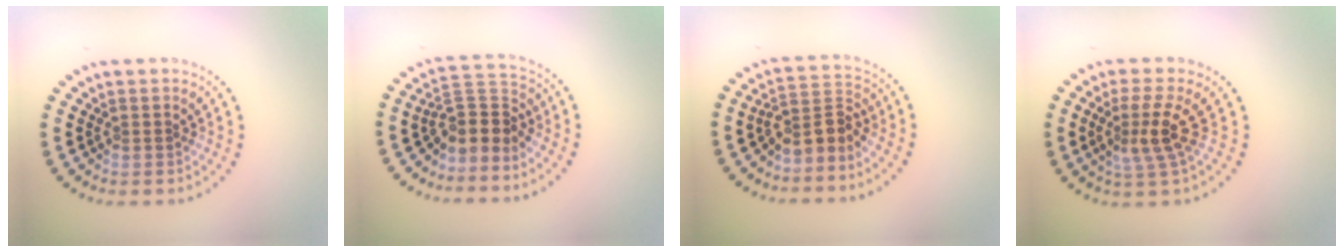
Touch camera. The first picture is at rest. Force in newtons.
{"total": 3.4, "press": 2.4, "slide": 2.4}
{"total": 3.0, "press": 2.1, "slide": 2.1}
{"total": 2.9, "press": 2.3, "slide": 1.9}